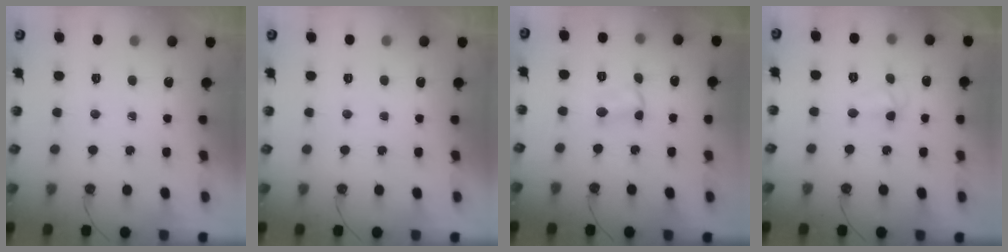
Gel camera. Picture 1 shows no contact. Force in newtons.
{"total": 0.0}
{"total": 2.9, "press": 2.7, "slide": 1.0}
{"total": 3.6, "press": 3.6, "slide": 0.0}